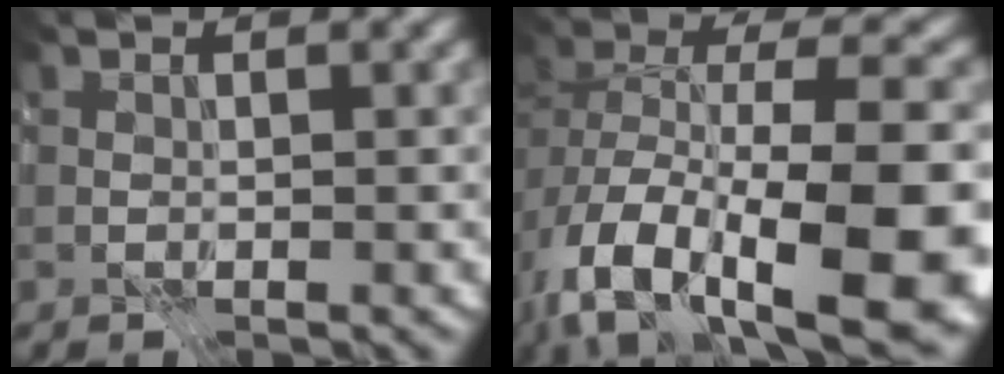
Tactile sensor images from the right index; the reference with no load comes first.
{"total": 16.3, "force": [-6.4, 8.0, 12.6], "torque": [-0.234, -0.009, -0.088]}